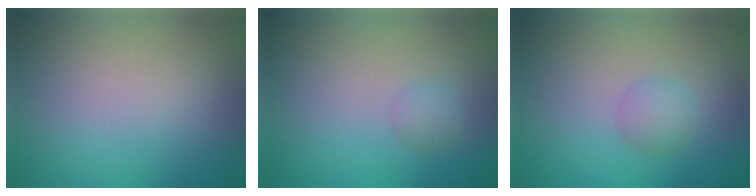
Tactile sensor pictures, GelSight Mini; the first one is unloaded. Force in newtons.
{"total": 1.2, "press": 1.2, "slide": 0.0}
{"total": 1.7, "press": 1.7, "slide": 0.0}